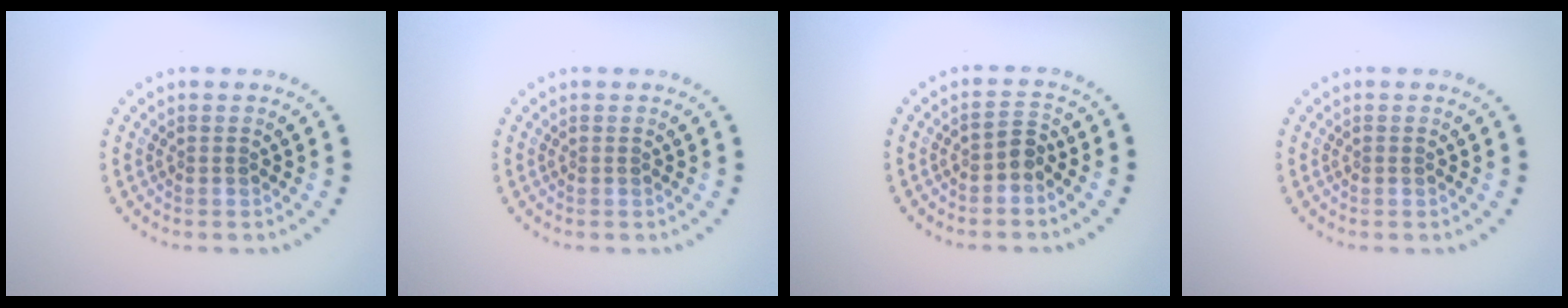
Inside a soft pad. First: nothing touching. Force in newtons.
{"total": 0.0}
{"total": 1.4, "press": 1.3, "slide": 0.7}
{"total": 0.0}